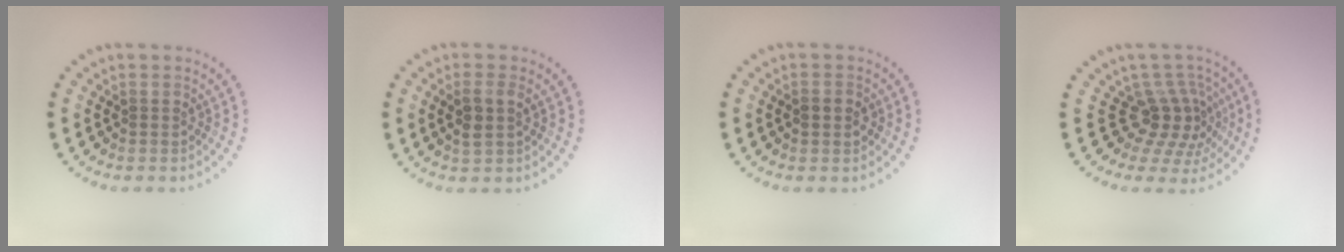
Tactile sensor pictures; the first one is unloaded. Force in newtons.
{"total": 2.0, "press": 1.8, "slide": 0.7}
{"total": 1.5, "press": 1.5, "slide": 0.3}
{"total": 4.0, "press": 2.8, "slide": 2.8}